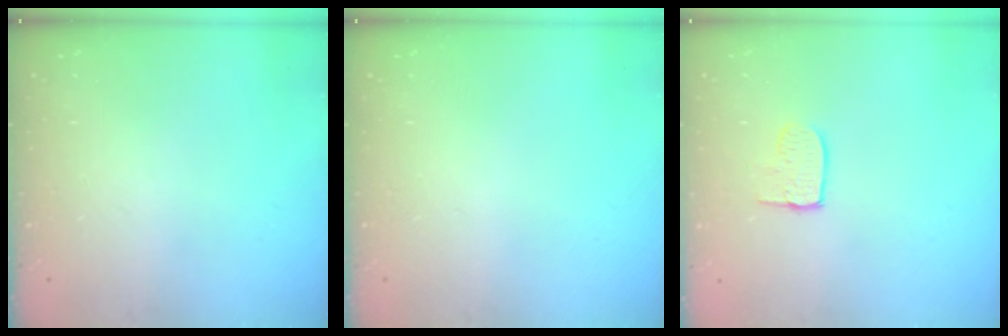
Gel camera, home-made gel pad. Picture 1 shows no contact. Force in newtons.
{"total": 0.0}
{"total": 7.7, "press": 7.7, "slide": 0.6}